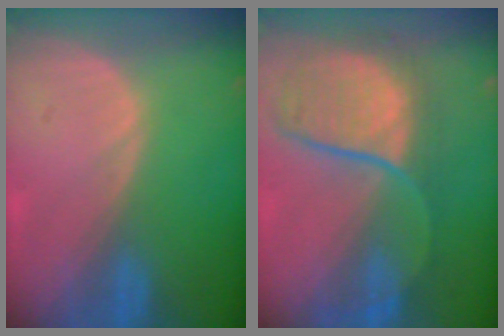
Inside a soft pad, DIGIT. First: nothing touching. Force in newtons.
{"total": 9.8, "press": 9.1, "slide": 3.4}